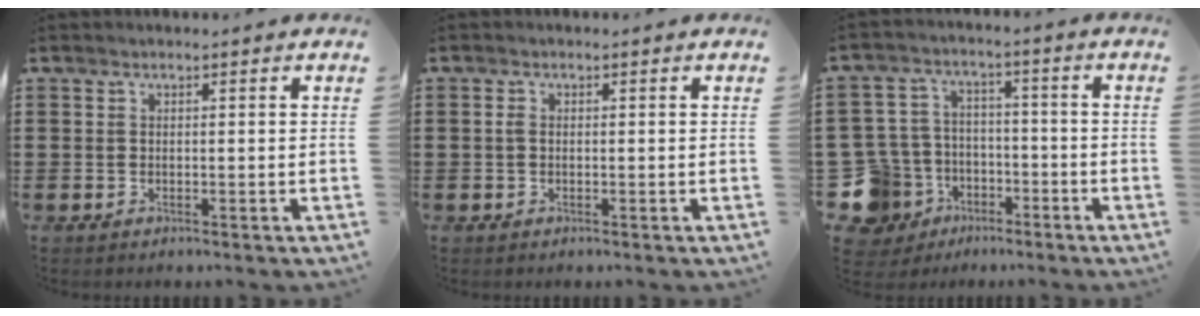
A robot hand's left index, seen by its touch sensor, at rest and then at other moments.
{"total": 1.0, "force": [-0.1, 0.6, 0.9], "torque": [-0.019, 0.002, -0.002]}
{"total": 9.8, "force": [-5.3, 7.8, 2.6], "torque": [-0.102, 0.027, -0.101]}